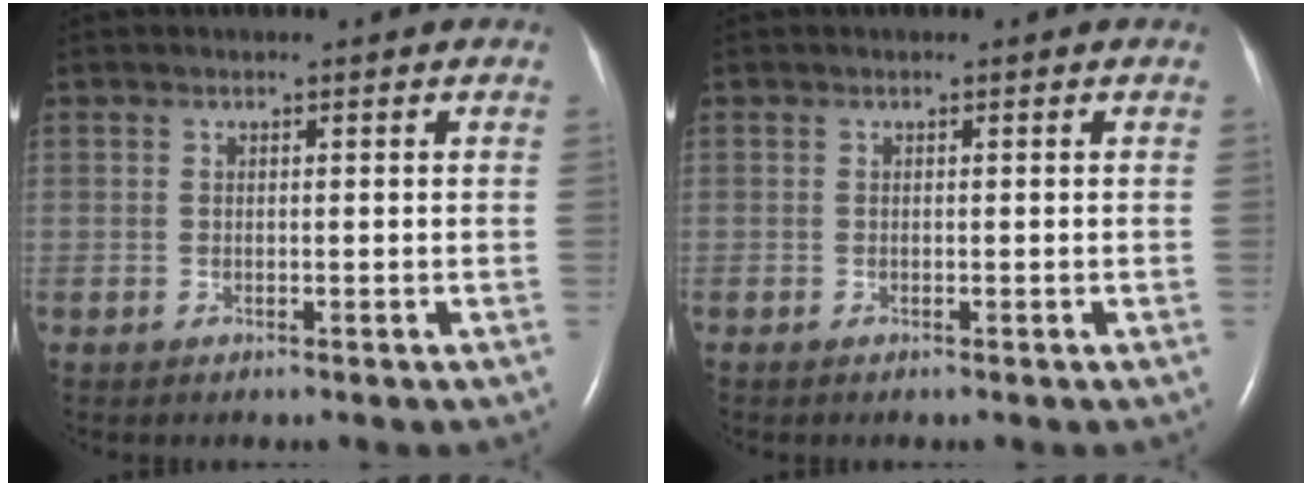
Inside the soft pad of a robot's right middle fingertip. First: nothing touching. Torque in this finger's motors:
{"motor_torque": [0.74, -0.68, 0.07, 0.05]}